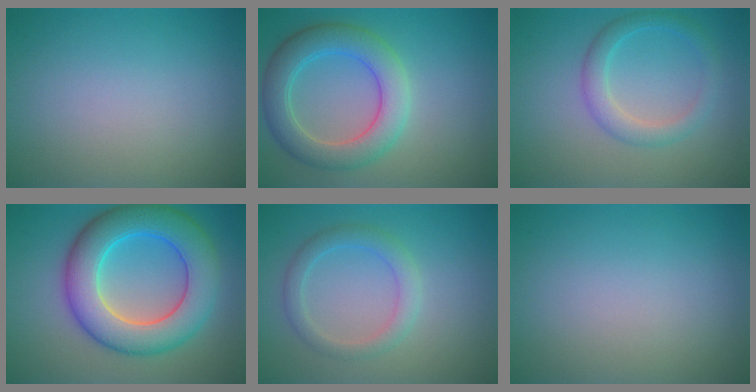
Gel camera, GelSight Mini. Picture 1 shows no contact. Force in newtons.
{"total": 5.8, "press": 5.7, "slide": 0.4}
{"total": 2.8, "press": 2.8, "slide": 0.1}
{"total": 9.5, "press": 9.5, "slide": 0.4}
{"total": 2.6, "press": 2.6, "slide": 0.4}
{"total": 0.0}